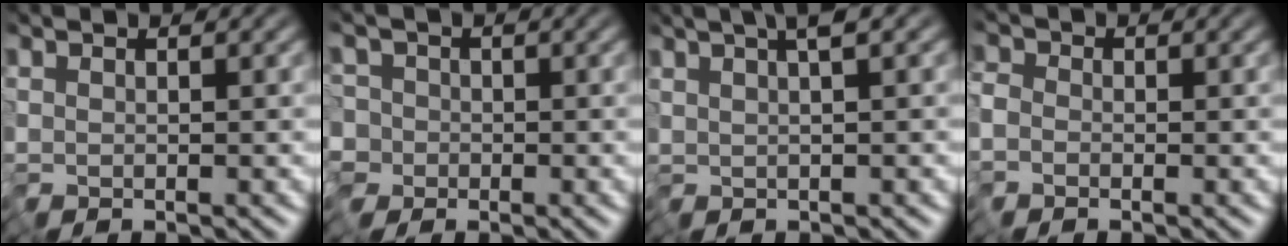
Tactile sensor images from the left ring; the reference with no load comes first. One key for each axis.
{"total": 3.3, "fx": -1.2, "fy": 3.0, "fz": 0.3, "tx": 0.006, "ty": 0.010, "tz": -0.038}
{"total": 3.3, "fx": 1.5, "fy": 0.6, "fz": 2.8, "tx": -0.049, "ty": 0.012, "tz": 0.027}
{"total": 2.1, "fx": -1.4, "fy": 1.6, "fz": 0.2, "tx": -0.002, "ty": -0.003, "tz": -0.037}